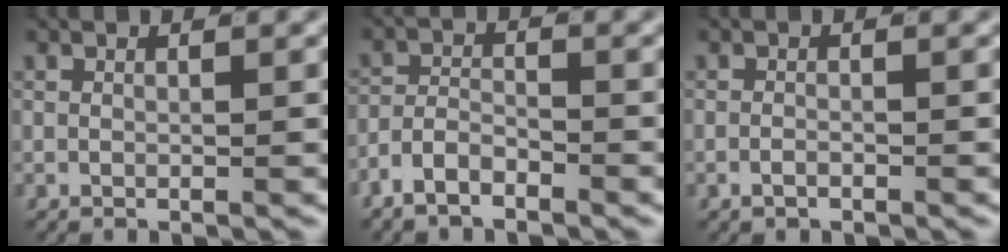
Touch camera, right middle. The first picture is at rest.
{"total": 3.1, "force": [-2.4, 1.5, 1.3], "torque": [-0.018, 0.001, -0.052]}
{"total": 1.1, "force": [-0.9, 0.3, 0.4], "torque": [-0.011, -0.002, -0.016]}